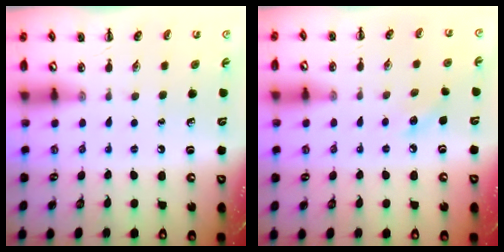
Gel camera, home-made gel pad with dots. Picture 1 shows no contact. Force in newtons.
{"total": 5.8, "press": 5.6, "slide": 1.4}